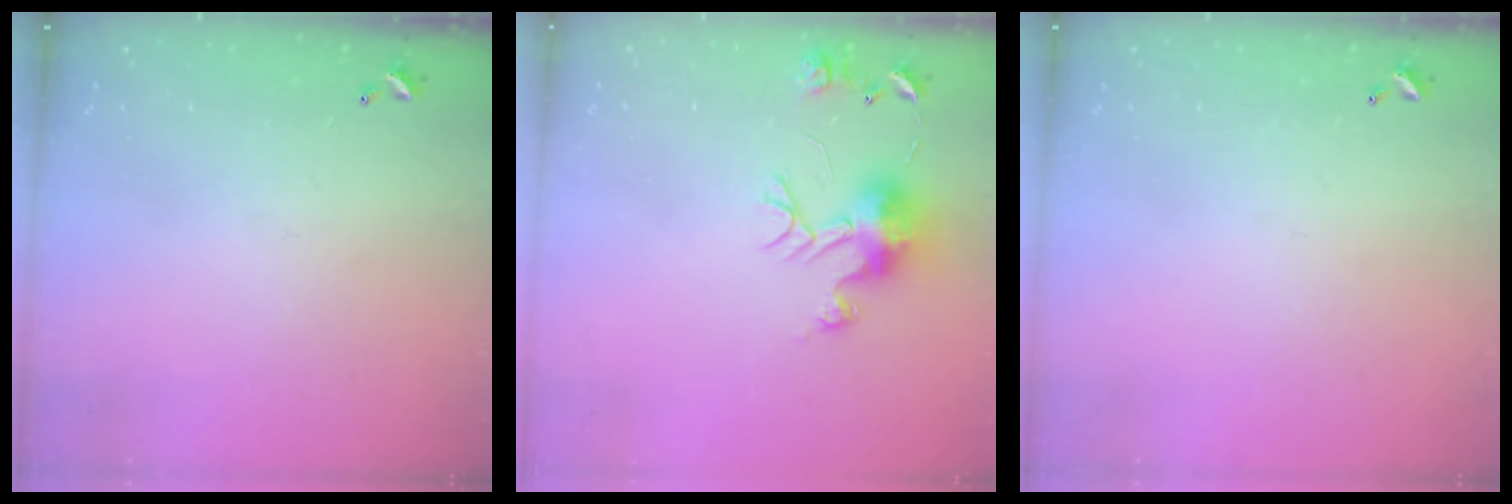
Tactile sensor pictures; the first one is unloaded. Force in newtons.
{"total": 11.6, "press": 11.6, "slide": 1.1}
{"total": 0.0}